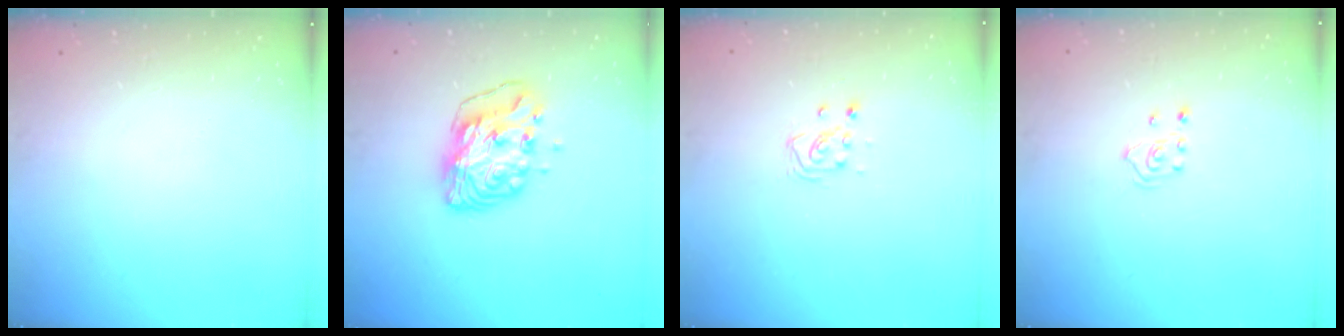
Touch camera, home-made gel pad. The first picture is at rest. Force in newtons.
{"total": 10.5, "press": 10.4, "slide": 1.7}
{"total": 4.0, "press": 4.0, "slide": 0.4}
{"total": 3.2, "press": 3.1, "slide": 1.0}